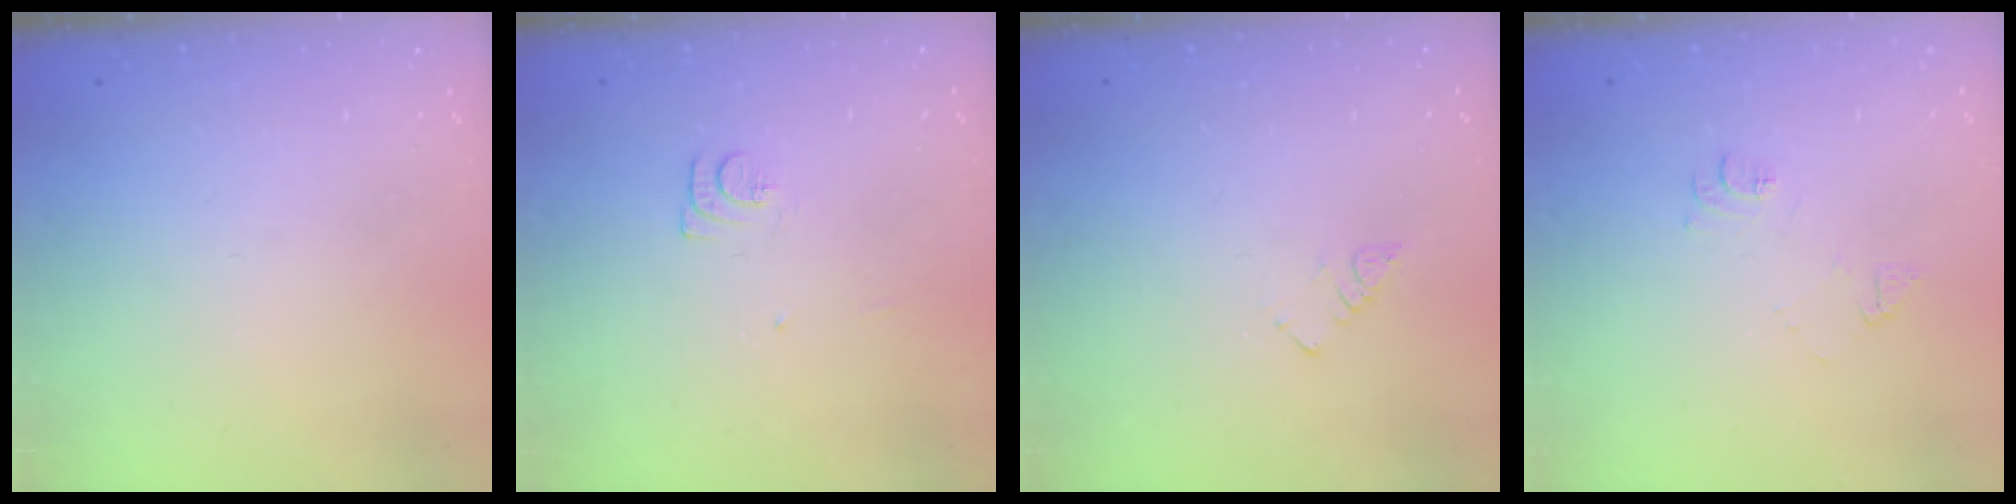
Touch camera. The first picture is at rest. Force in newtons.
{"total": 5.9, "press": 5.9, "slide": 0.5}
{"total": 2.3, "press": 2.3, "slide": 0.4}
{"total": 6.4, "press": 6.4, "slide": 0.7}